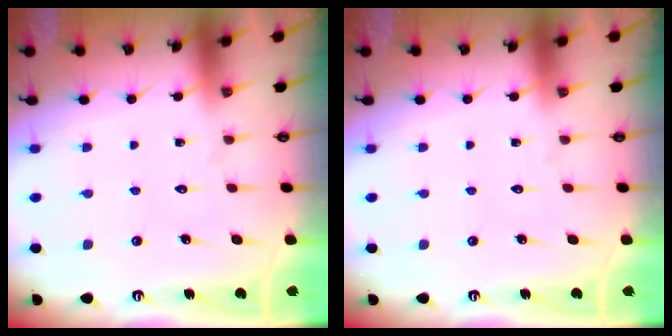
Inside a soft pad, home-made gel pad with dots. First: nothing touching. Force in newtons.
{"total": 0.0}